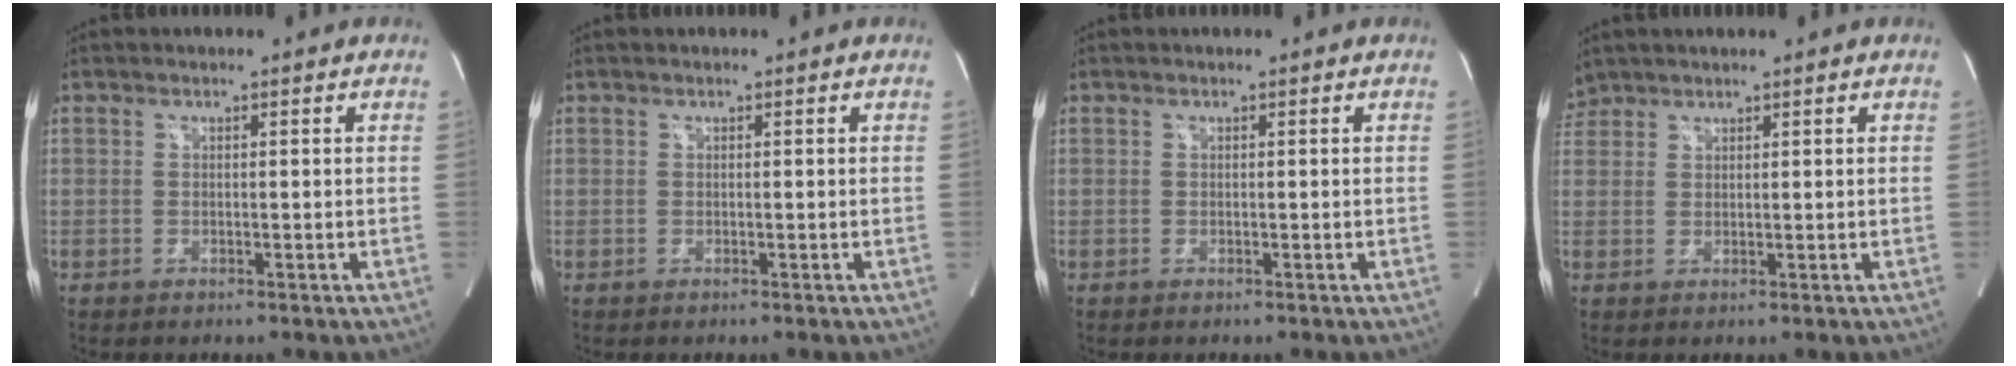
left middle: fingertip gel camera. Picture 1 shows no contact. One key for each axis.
{"total": 0.0}
{"total": 0.0}
{"total": 2.5, "fx": 2.4, "fy": 0.9, "fz": -0.2, "tx": -0.002, "ty": 0.015, "tz": 0.048}